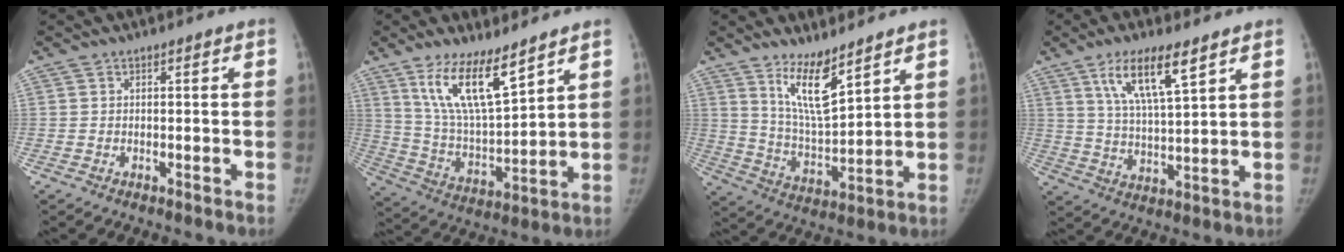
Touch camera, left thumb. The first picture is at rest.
{"total": 13.9, "force": [8.9, 4.0, 9.9], "torque": [-0.162, -0.055, 0.182]}
{"total": 10.4, "force": [7.0, 2.6, 7.2], "torque": [-0.120, -0.065, 0.145]}
{"total": 11.1, "force": [6.2, 2.7, 8.8], "torque": [-0.153, -0.028, 0.121]}